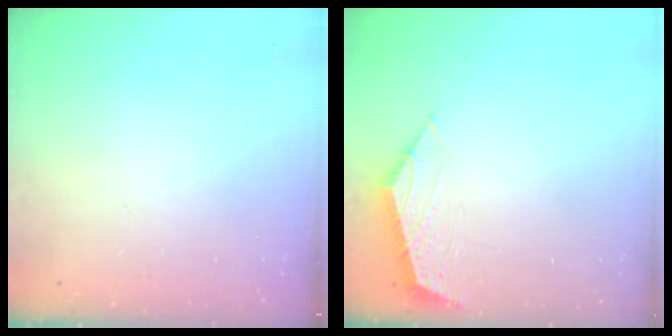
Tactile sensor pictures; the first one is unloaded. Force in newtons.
{"total": 1.4, "press": 1.3, "slide": 0.5}